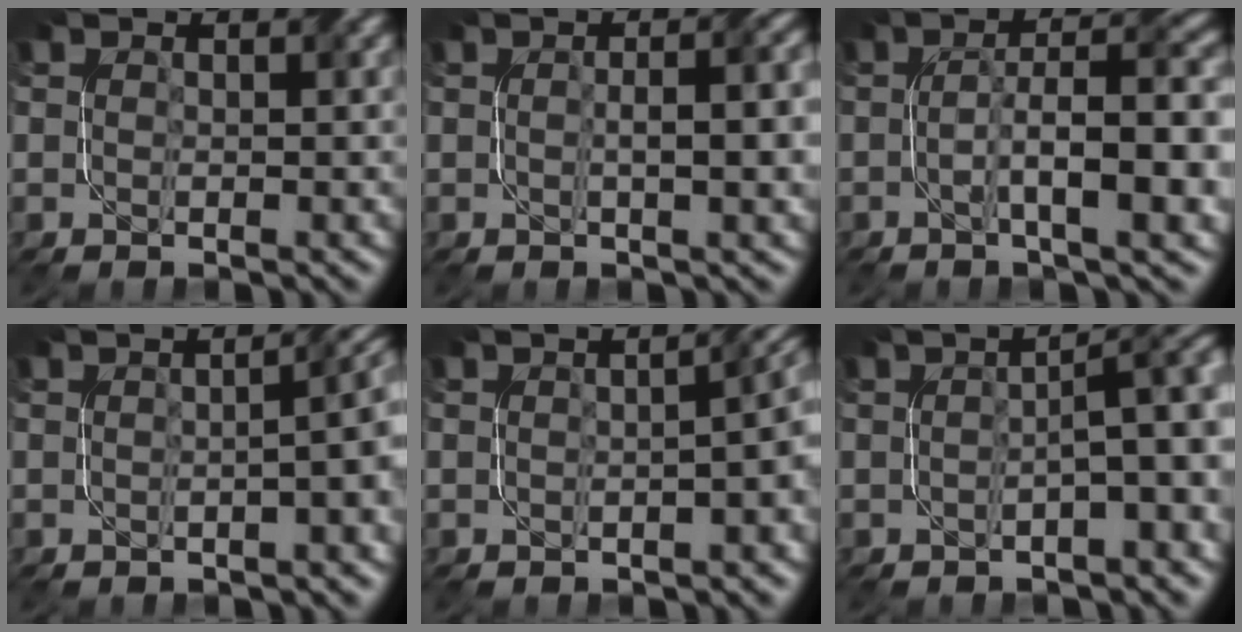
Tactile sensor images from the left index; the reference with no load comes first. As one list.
[{"total": 4.6, "force": [-0.1, 1.3, 4.4], "torque": [-0.059, 0.007, -0.001]}, {"total": 8.0, "force": [-1.5, 1.9, 7.7], "torque": [-0.121, 0.012, -0.026]}, {"total": 5.0, "force": [0.2, 2.0, 4.6], "torque": [-0.024, 0.020, -0.010]}, {"total": 5.5, "force": [-0.2, 2.5, 4.9], "torque": [-0.020, 0.013, -0.007]}, {"total": 5.7, "force": [-0.5, 1.4, 5.5], "torque": [-0.067, 0.017, -0.010]}]